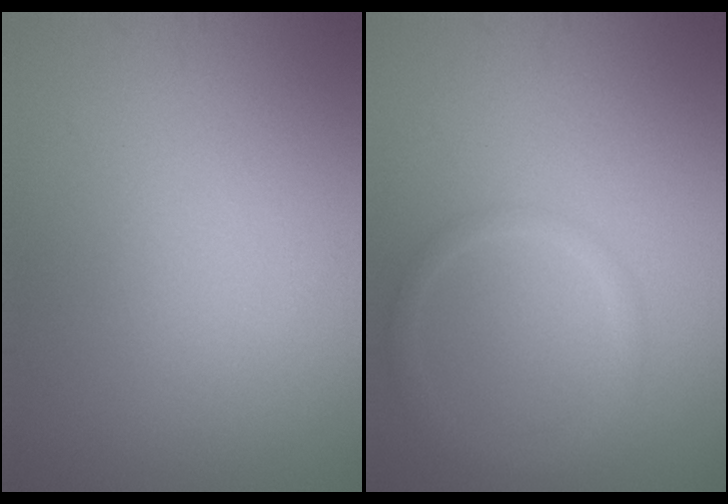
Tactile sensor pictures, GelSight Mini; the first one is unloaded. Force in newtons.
{"total": 1.7, "press": 1.7, "slide": 0.1}